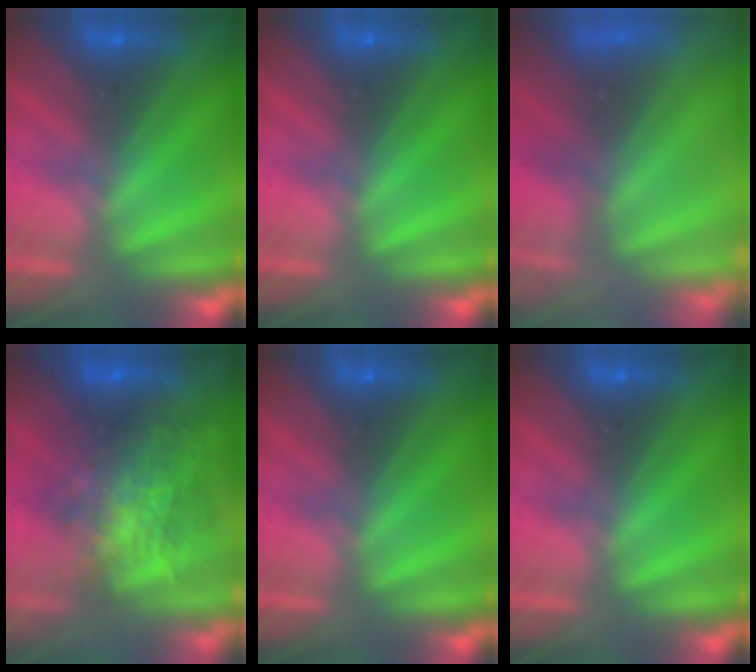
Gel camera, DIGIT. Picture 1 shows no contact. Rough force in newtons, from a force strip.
{"total": 0.0}
{"total": 8.4}
{"total": 7.1}
{"total": 0.0}
{"total": 0.0}